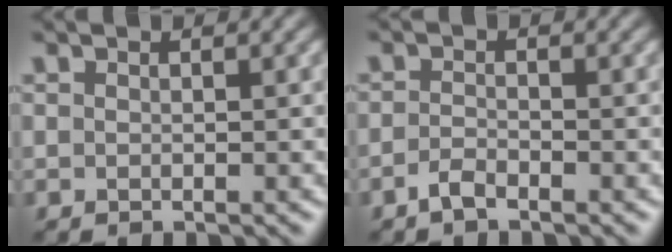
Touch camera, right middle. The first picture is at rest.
{"total": 1.4, "force": [-1.0, 0.4, 0.8], "torque": [-0.020, 0.002, -0.024]}